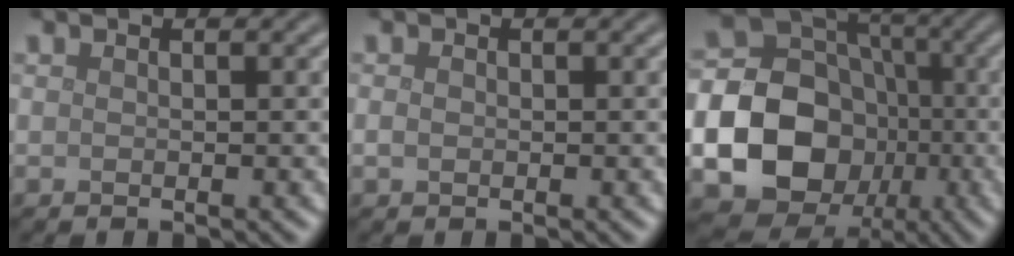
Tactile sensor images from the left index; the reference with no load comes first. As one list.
[{"total": 0.7, "force": [-0.1, 0.6, 0.5], "torque": [-0.009, 0.000, -0.002]}, {"total": 21.1, "force": [-4.7, 19.1, 7.5], "torque": [-0.188, -0.026, -0.106]}]